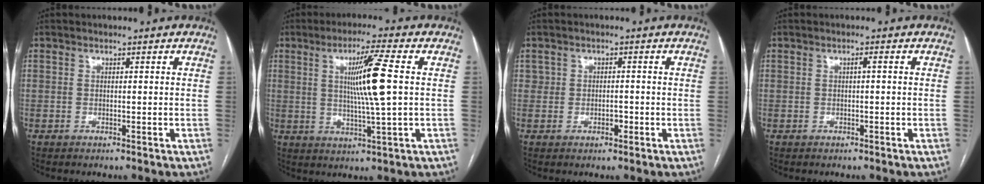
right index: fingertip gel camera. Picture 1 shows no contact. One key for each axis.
{"total": 9.4, "fx": 1.6, "fy": -0.9, "fz": 9.2, "tx": -0.165, "ty": -0.004, "tz": 0.031}
{"total": 1.8, "fx": -0.3, "fy": 1.4, "fz": 1.0, "tx": -0.013, "ty": 0.006, "tz": -0.002}
{"total": 0.6, "fx": 0.1, "fy": 0.0, "fz": 0.6, "tx": -0.011, "ty": 0.002, "tz": 0.002}